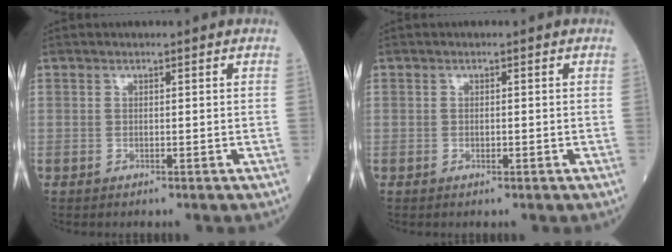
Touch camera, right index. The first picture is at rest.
{"total": 0.8, "force": [-0.4, 0.2, 0.6], "torque": [-0.010, -0.002, -0.005]}